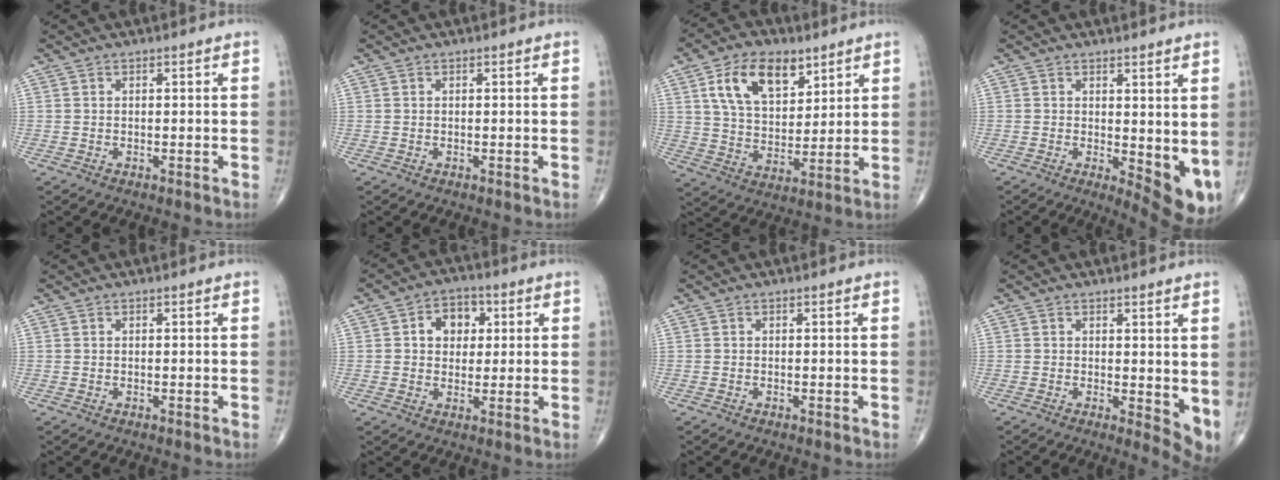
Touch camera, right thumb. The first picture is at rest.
{"total": 0.0}
{"total": 13.9, "force": [6.7, 8.1, 9.1], "torque": [-0.131, -0.024, 0.126]}
{"total": 8.5, "force": [0.7, 3.6, 7.7], "torque": [-0.089, -0.021, 0.019]}
{"total": 0.0}
{"total": 7.3, "force": [1.7, 5.7, 4.3], "torque": [-0.028, 0.006, 0.022]}
{"total": 0.0}
{"total": 5.2, "force": [0.9, 2.3, 4.6], "torque": [-0.054, -0.015, 0.015]}